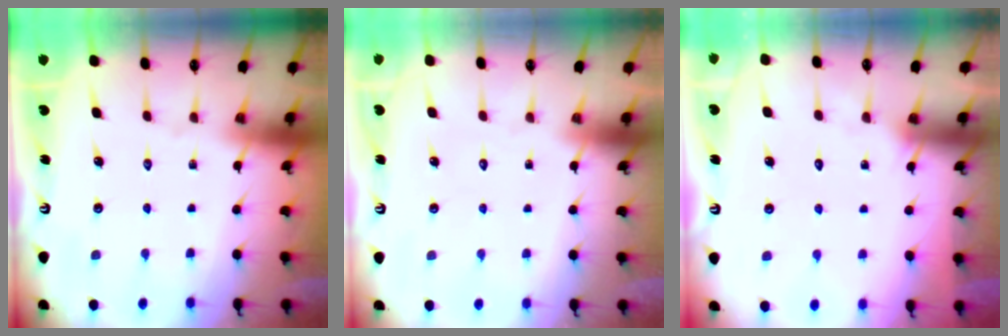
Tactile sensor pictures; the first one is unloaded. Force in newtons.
{"total": 1.6, "press": 1.6, "slide": 0.1}
{"total": 1.9, "press": 1.9, "slide": 0.1}